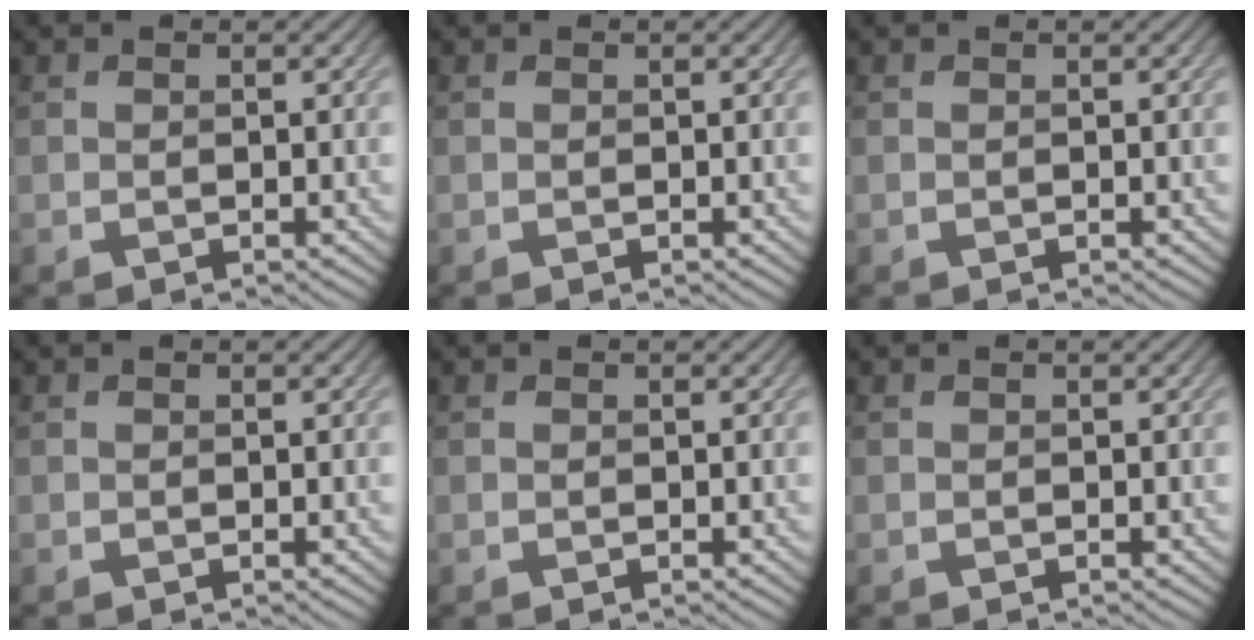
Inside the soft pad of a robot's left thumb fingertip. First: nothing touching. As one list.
[{"total": 0.0}, {"total": 0.0}, {"total": 0.0}, {"total": 0.0}, {"total": 0.0}]